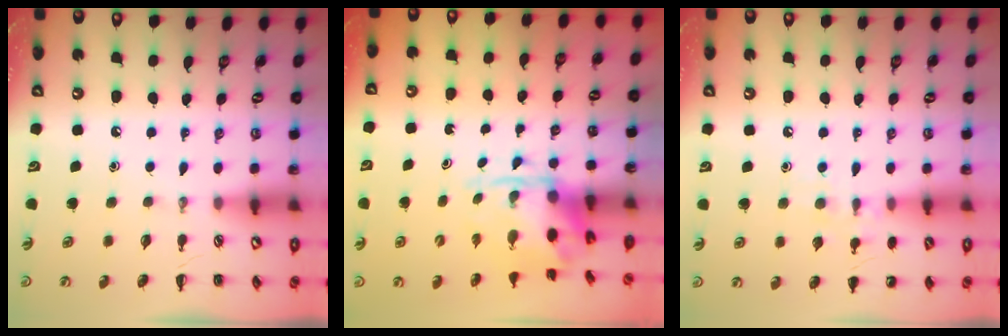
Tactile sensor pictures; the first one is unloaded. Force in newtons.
{"total": 3.8, "press": 3.6, "slide": 0.9}
{"total": 7.9, "press": 7.7, "slide": 1.6}